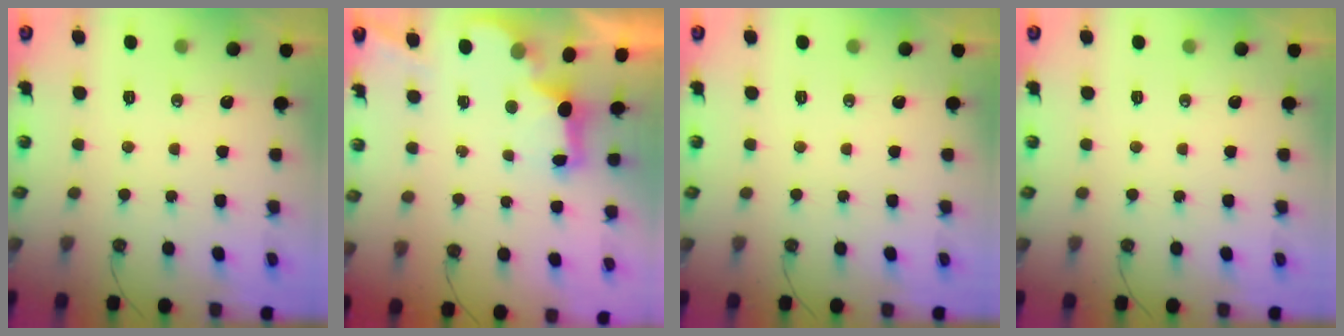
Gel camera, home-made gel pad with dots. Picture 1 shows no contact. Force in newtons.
{"total": 2.9, "press": 2.8, "slide": 0.9}
{"total": 0.0}
{"total": 0.0}